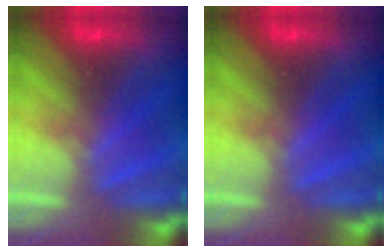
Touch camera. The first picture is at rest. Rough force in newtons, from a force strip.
{"total": 0.0}